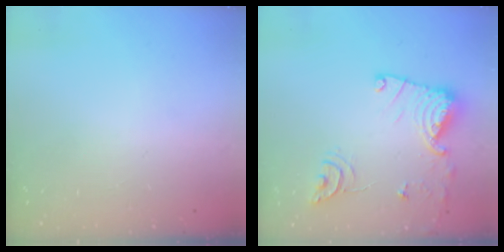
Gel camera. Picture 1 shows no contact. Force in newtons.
{"total": 14.7, "press": 14.7, "slide": 0.7}